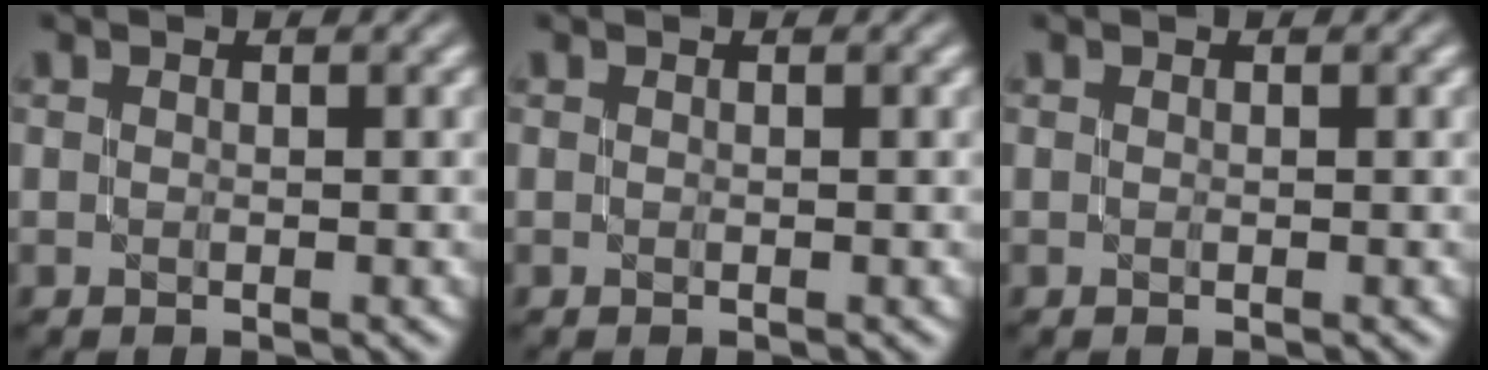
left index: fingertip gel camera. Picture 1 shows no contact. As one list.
[{"total": 0.0}, {"total": 0.0}]